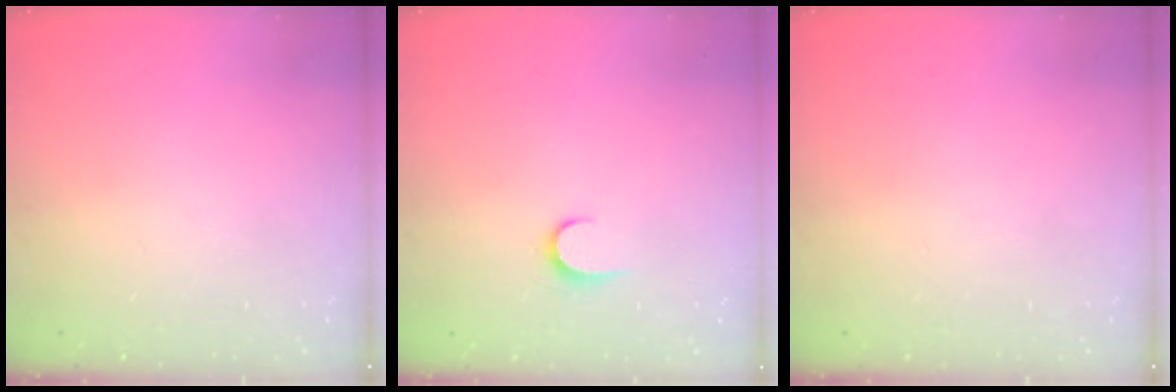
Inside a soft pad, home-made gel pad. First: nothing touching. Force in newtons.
{"total": 6.6, "press": 6.6, "slide": 0.7}
{"total": 0.0}